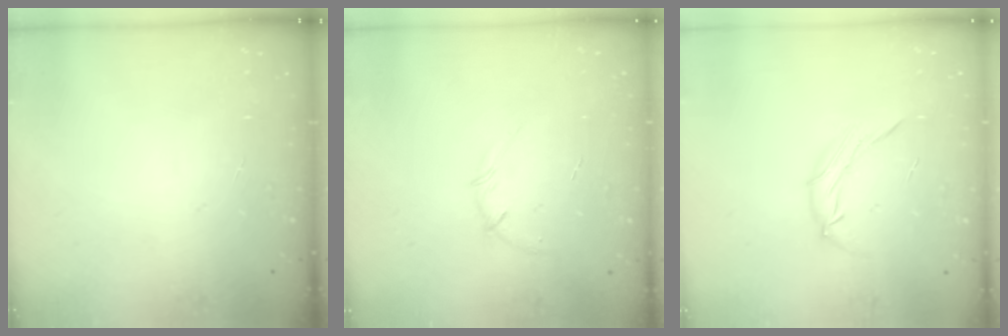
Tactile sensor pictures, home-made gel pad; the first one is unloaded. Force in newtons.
{"total": 3.6, "press": 3.4, "slide": 1.2}
{"total": 6.6, "press": 6.6, "slide": 0.6}